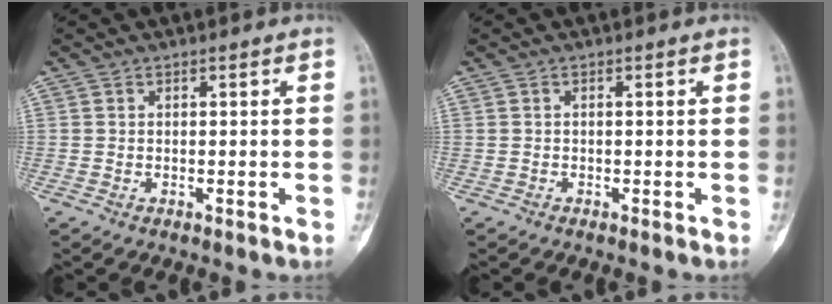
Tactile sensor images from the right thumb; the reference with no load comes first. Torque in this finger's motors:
{"motor_torque": [0.03, 0.02, 0.14, 0.10, -0.10]}